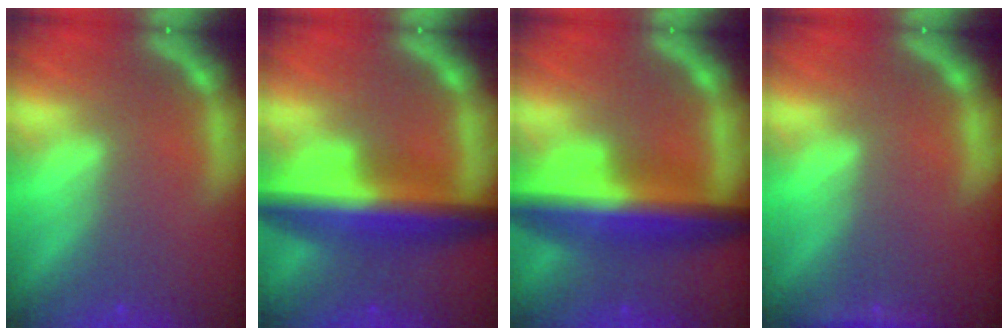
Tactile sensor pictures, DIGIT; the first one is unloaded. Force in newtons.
{"total": 9.0}
{"total": 9.5}
{"total": 1.4}